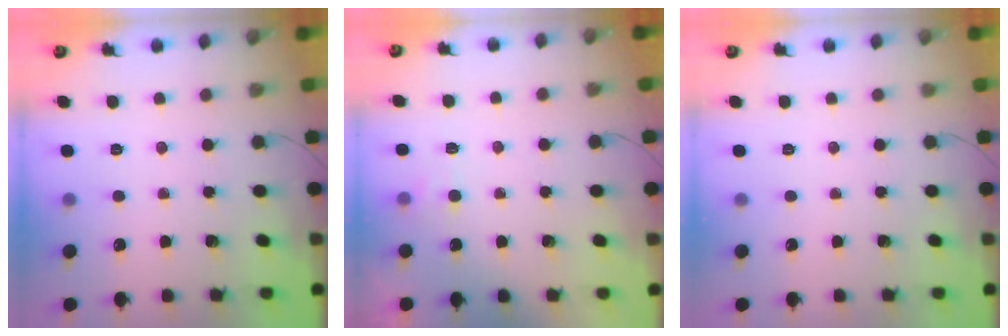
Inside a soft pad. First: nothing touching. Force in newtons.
{"total": 5.2, "press": 4.9, "slide": 1.6}
{"total": 0.0}